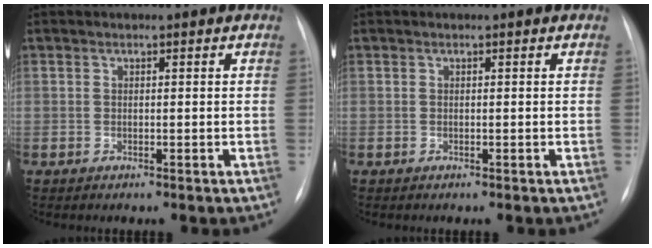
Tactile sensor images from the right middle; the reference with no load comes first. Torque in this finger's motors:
{"motor_torque": [0.02, -0.07, -0.05, -0.01]}